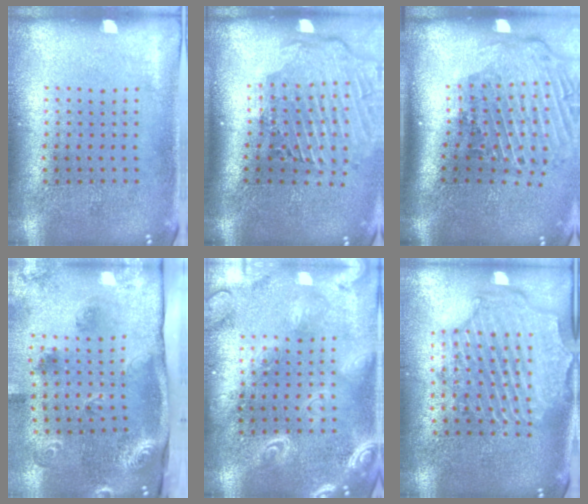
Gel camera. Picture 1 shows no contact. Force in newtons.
{"total": 3.0, "press": 2.2, "slide": 2.0}
{"total": 3.0, "press": 2.1, "slide": 2.2}
{"total": 2.5, "press": 1.9, "slide": 1.7}
{"total": 3.7, "press": 3.7, "slide": 0.4}
{"total": 2.2, "press": 2.1, "slide": 0.8}